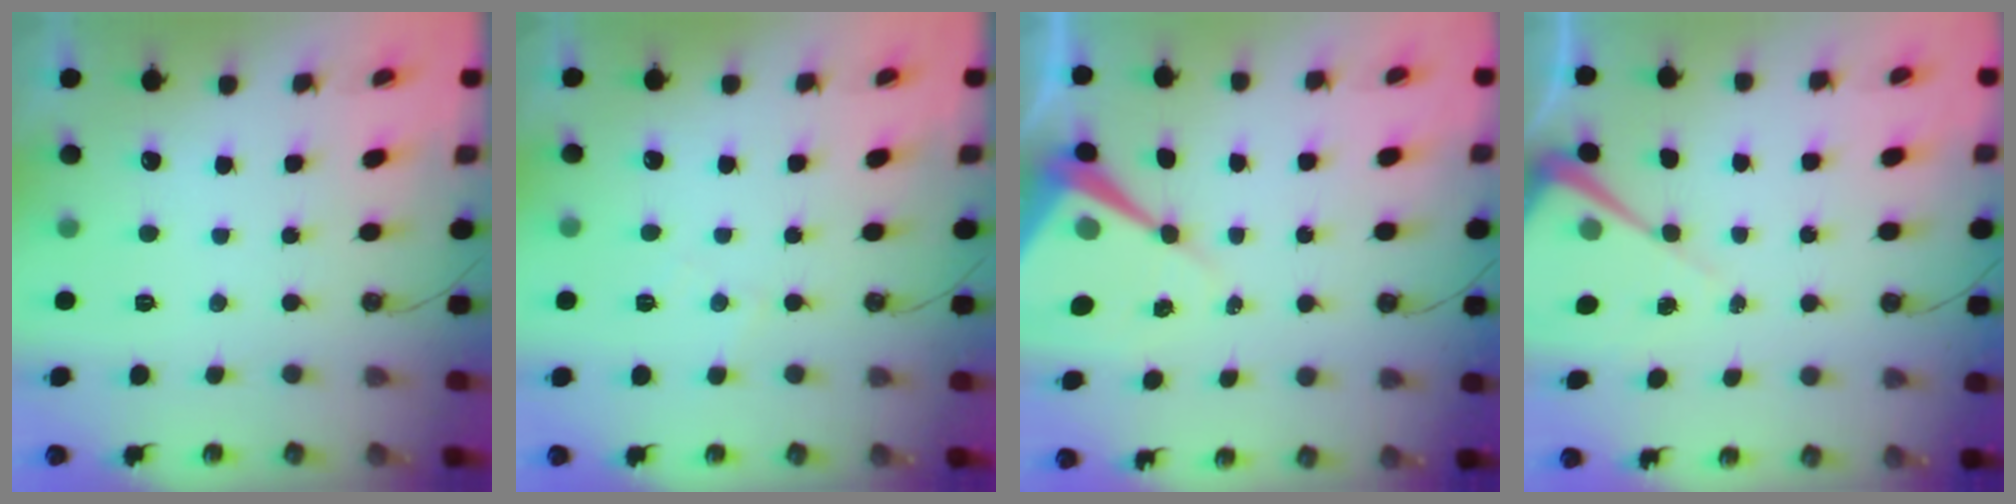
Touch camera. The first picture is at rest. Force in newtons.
{"total": 3.0, "press": 2.9, "slide": 0.5}
{"total": 10.1, "press": 10.1, "slide": 0.8}
{"total": 7.8, "press": 7.8, "slide": 0.5}